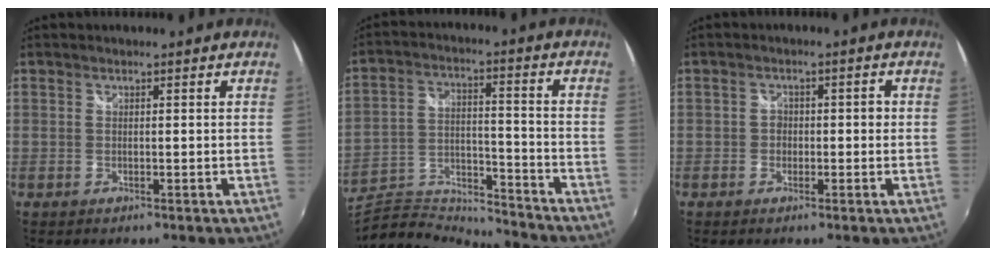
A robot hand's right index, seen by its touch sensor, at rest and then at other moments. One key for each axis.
{"total": 15.6, "fx": -14.3, "fy": 4.0, "fz": 4.9, "tx": -0.111, "ty": 0.008, "tz": -0.246}
{"total": 2.4, "fx": -1.0, "fy": 2.1, "fz": 0.7, "tx": -0.011, "ty": 0.004, "tz": -0.019}